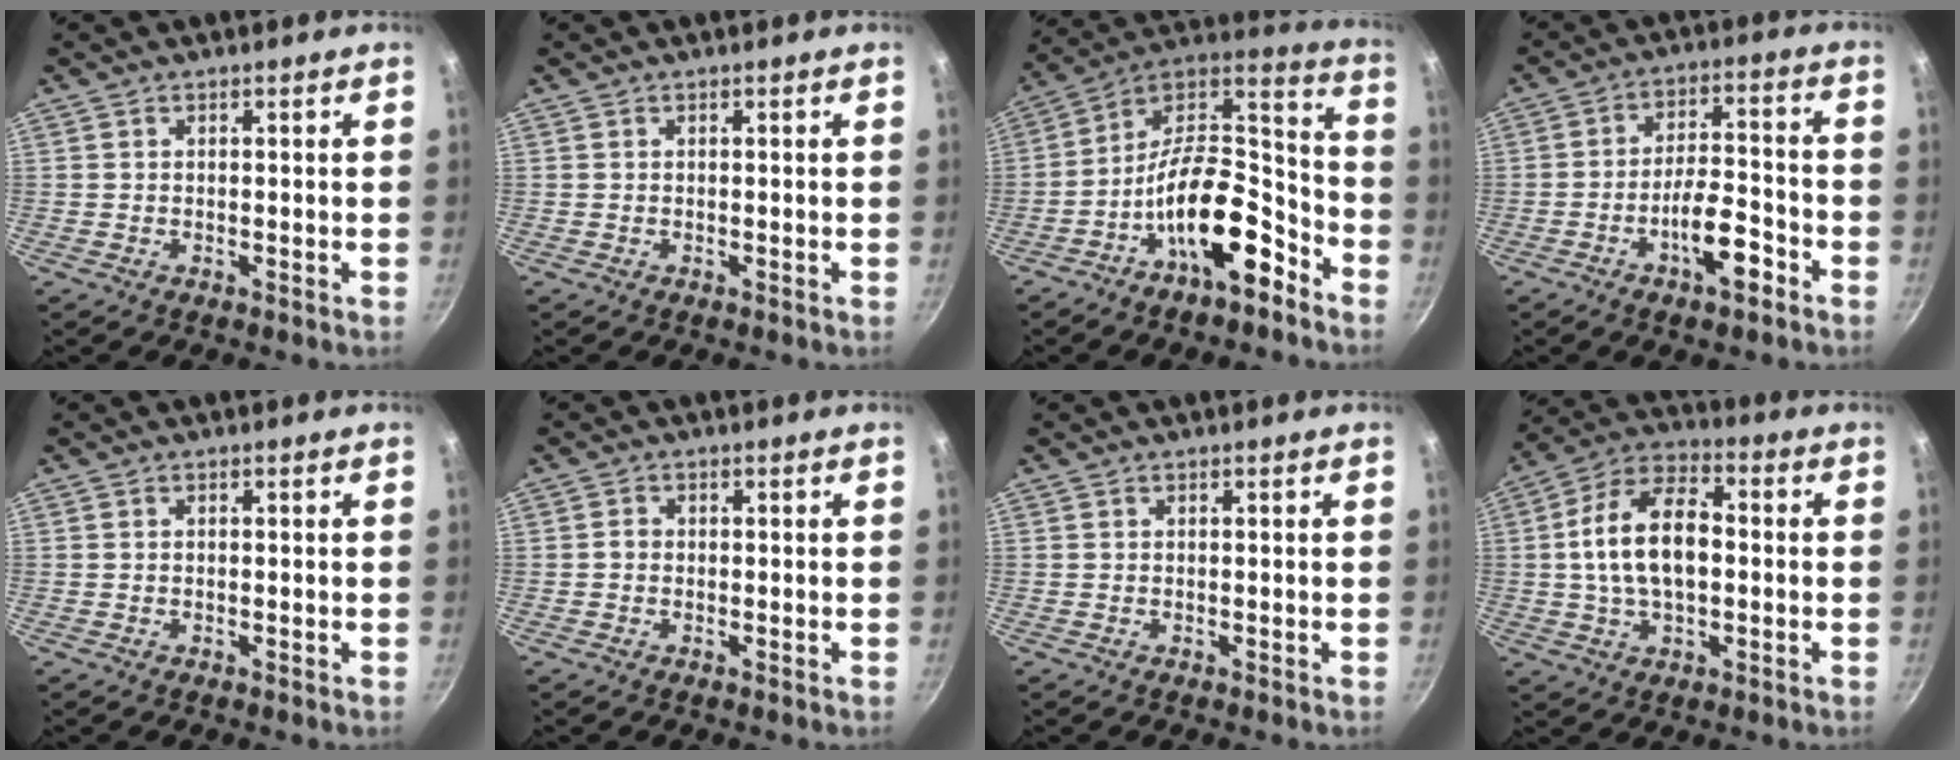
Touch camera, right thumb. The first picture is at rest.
{"total": 0.0}
{"total": 19.4, "force": [-9.9, 8.7, 14.3], "torque": [-0.198, 0.093, -0.178]}
{"total": 9.7, "force": [-4.8, 3.6, 7.6], "torque": [-0.112, 0.041, -0.079]}
{"total": 0.0}
{"total": 1.2, "force": [-0.2, 1.0, 0.5], "torque": [-0.007, 0.007, -0.005]}
{"total": 0.0}
{"total": 14.6, "force": [0.1, 8.5, 11.8], "torque": [-0.194, 0.032, -0.008]}